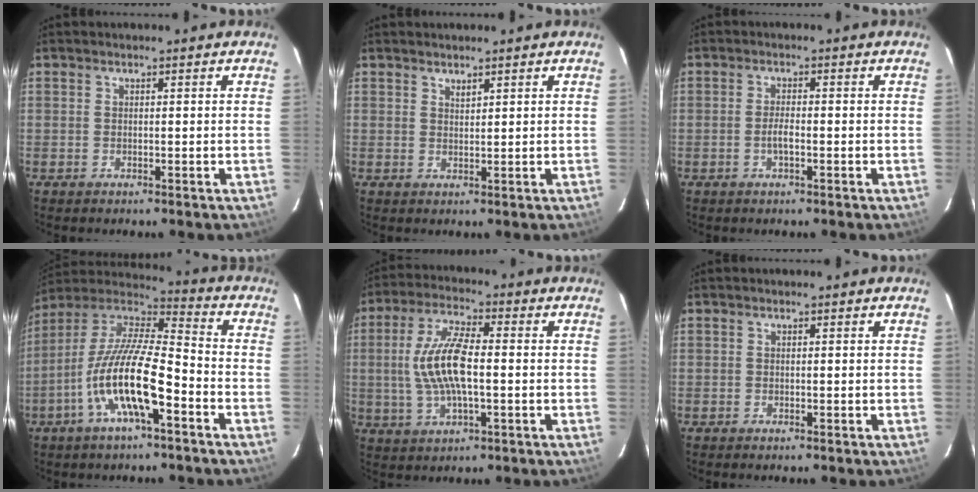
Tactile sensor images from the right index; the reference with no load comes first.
{"total": 1.1, "force": [1.0, 0.3, 0.3], "torque": [-0.004, 0.000, 0.020]}
{"total": 1.9, "force": [-0.7, 0.5, 1.7], "torque": [-0.036, 0.002, -0.015]}
{"total": 15.9, "force": [-6.7, 3.7, 14.0], "torque": [-0.269, -0.010, -0.135]}
{"total": 11.1, "force": [-0.5, 3.8, 10.5], "torque": [-0.213, 0.006, -0.009]}
{"total": 0.0}